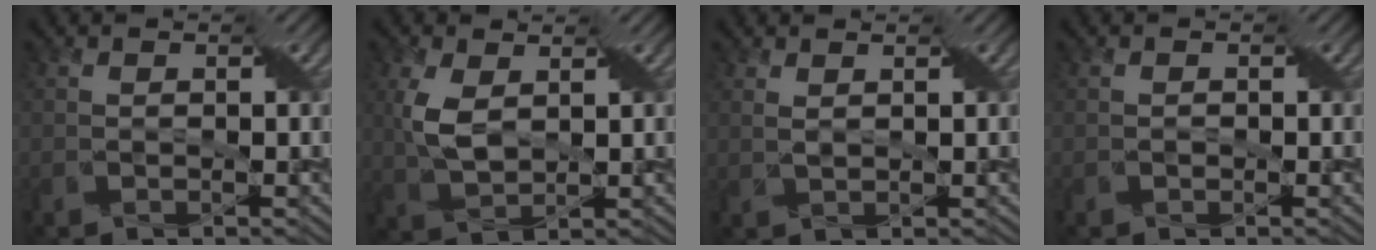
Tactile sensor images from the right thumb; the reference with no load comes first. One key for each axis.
{"total": 4.9, "fx": 1.3, "fy": 2.7, "fz": 3.9, "tx": -0.101, "ty": 0.004, "tz": 0.029}
{"total": 1.1, "fx": 0.9, "fy": 0.3, "fz": 0.6, "tx": -0.012, "ty": -0.006, "tz": 0.018}
{"total": 0.0}